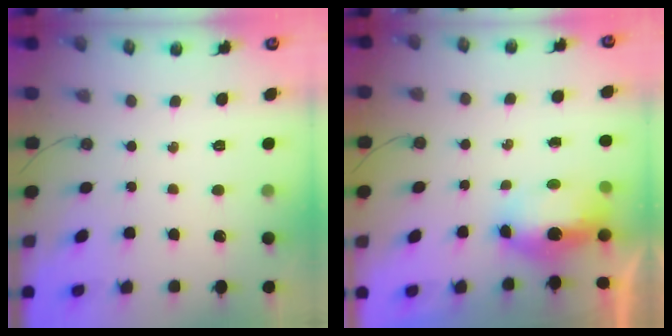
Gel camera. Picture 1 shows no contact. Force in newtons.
{"total": 15.5, "press": 9.3, "slide": 12.4}